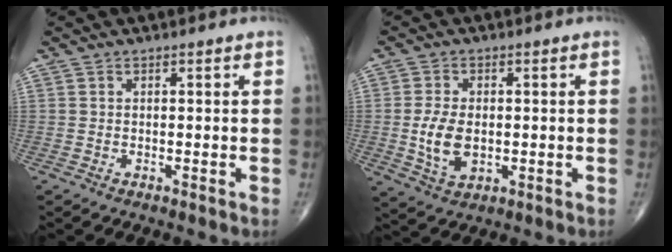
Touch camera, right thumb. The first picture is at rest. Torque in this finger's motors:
{"motor_torque": [-0.21, 0.45, 0.59, -0.09, 0.03]}